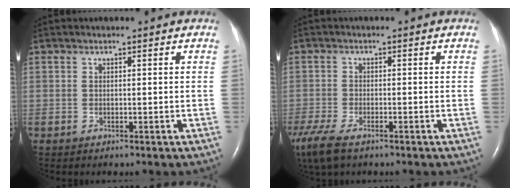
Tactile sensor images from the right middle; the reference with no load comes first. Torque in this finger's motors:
{"motor_torque": [0.60, -0.59, 0.08, 0.06]}